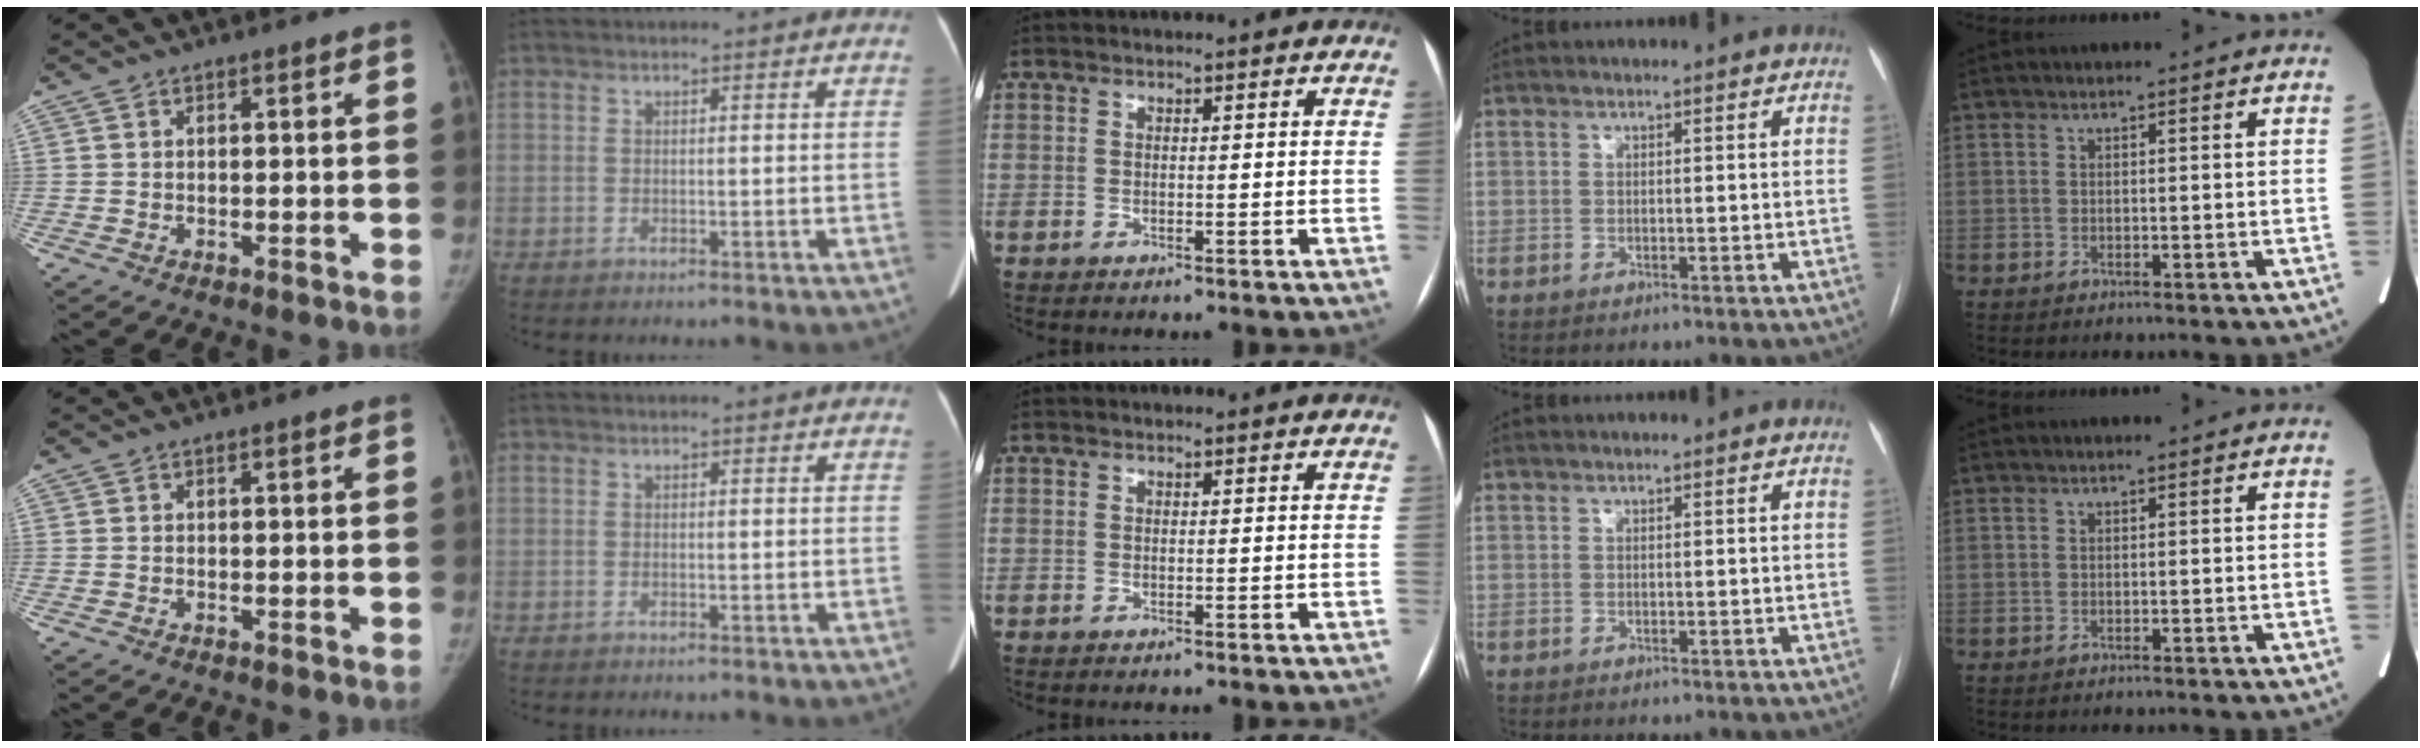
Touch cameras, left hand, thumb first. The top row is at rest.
{}